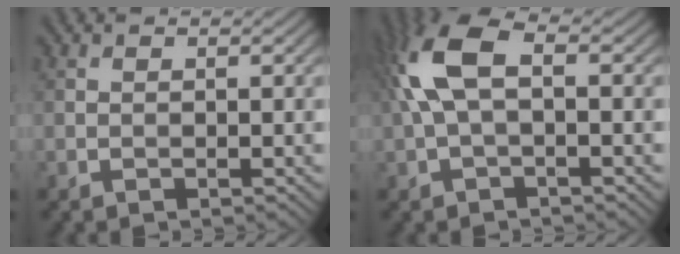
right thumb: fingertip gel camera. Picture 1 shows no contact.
{"total": 8.1, "force": [1.2, 3.8, 7.1], "torque": [-0.170, 0.022, 0.013]}